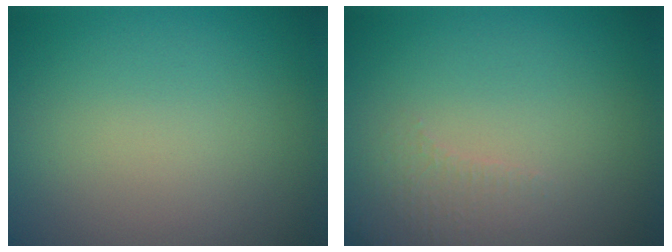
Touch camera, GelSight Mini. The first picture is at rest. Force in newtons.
{"total": 1.6, "press": 1.6, "slide": 0.4}